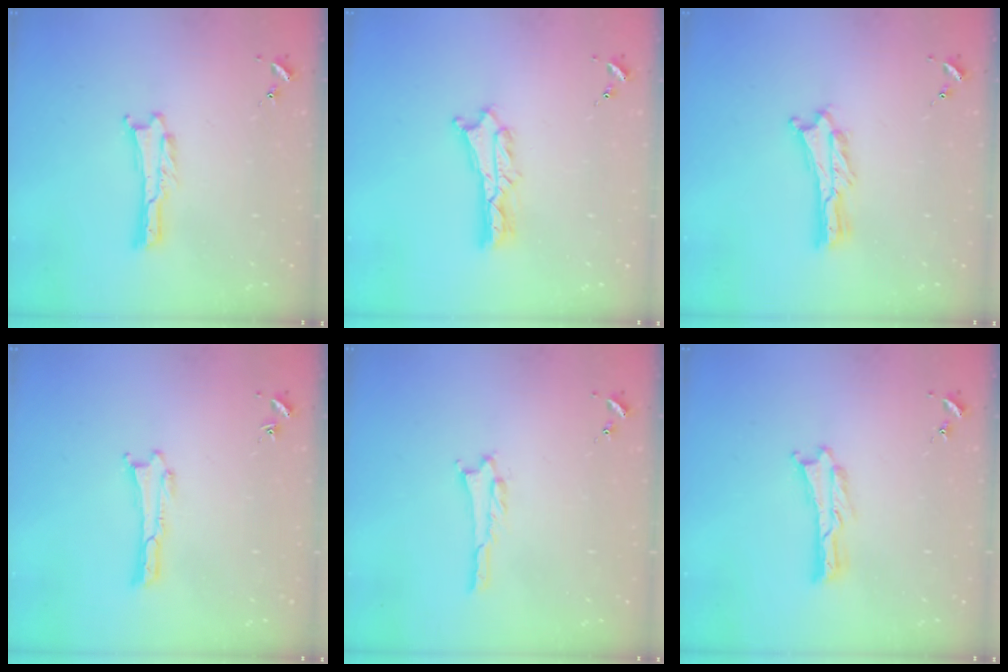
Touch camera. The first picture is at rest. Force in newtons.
{"total": 2.7, "press": 2.6, "slide": 0.3}
{"total": 1.3, "press": 1.3, "slide": 0.3}
{"total": 0.0}
{"total": 0.6, "press": 0.6, "slide": 0.1}
{"total": 0.0}